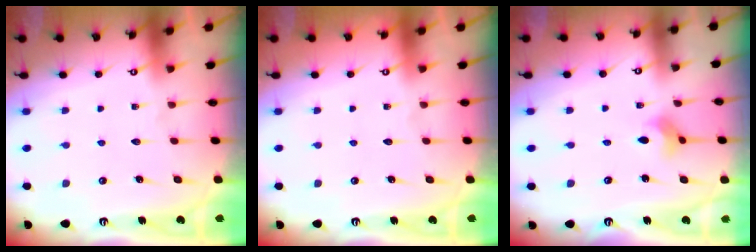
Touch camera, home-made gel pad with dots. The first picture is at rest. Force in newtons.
{"total": 0.0}
{"total": 2.9, "press": 2.9, "slide": 0.3}